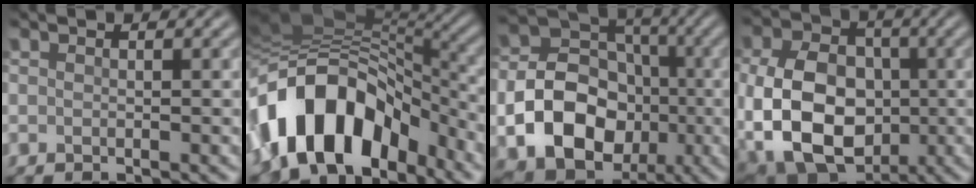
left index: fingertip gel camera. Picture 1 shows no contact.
{"total": 13.1, "force": [-6.2, 7.8, 8.6], "torque": [-0.144, 0.023, -0.119]}
{"total": 12.2, "force": [-3.1, 9.6, 6.8], "torque": [-0.114, -0.026, -0.071]}
{"total": 14.0, "force": [-2.0, 10.2, 9.3], "torque": [-0.169, -0.019, -0.033]}